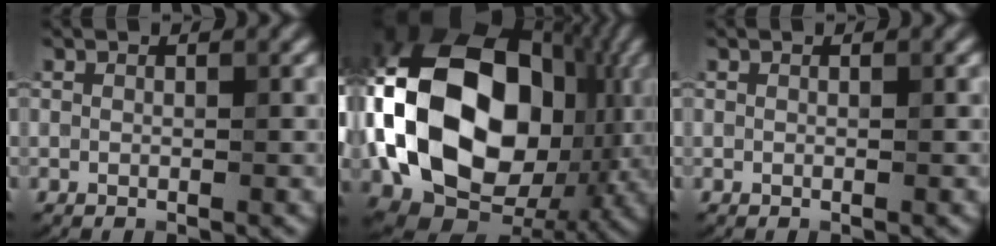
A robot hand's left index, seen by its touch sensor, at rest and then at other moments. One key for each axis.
{"total": 20.4, "fx": 0.2, "fy": 15.1, "fz": 13.7, "tx": -0.304, "ty": 0.001, "tz": -0.001}
{"total": 0.0}